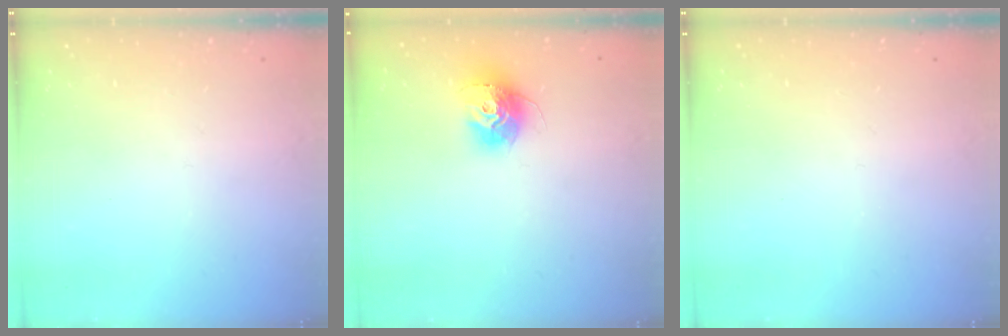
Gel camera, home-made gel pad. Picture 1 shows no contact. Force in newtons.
{"total": 12.6, "press": 12.6, "slide": 1.1}
{"total": 0.0}